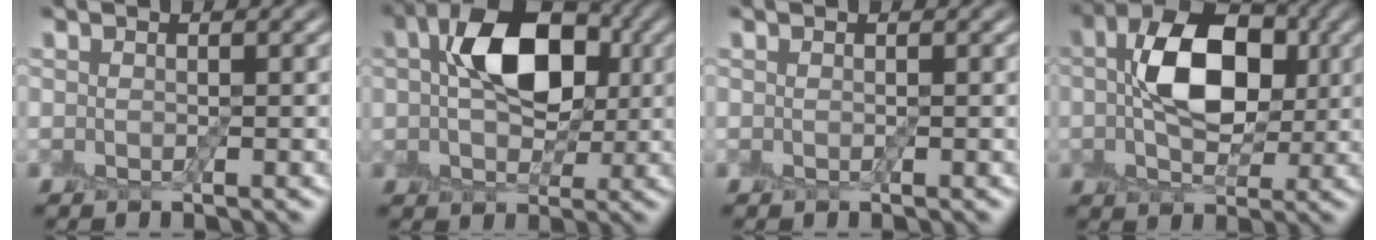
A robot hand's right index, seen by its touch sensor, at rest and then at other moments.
{"total": 10.0, "force": [1.9, 6.2, 7.6], "torque": [-0.119, 0.013, 0.026]}
{"total": 0.0}
{"total": 9.0, "force": [1.1, 5.4, 7.1], "torque": [-0.127, 0.012, 0.012]}